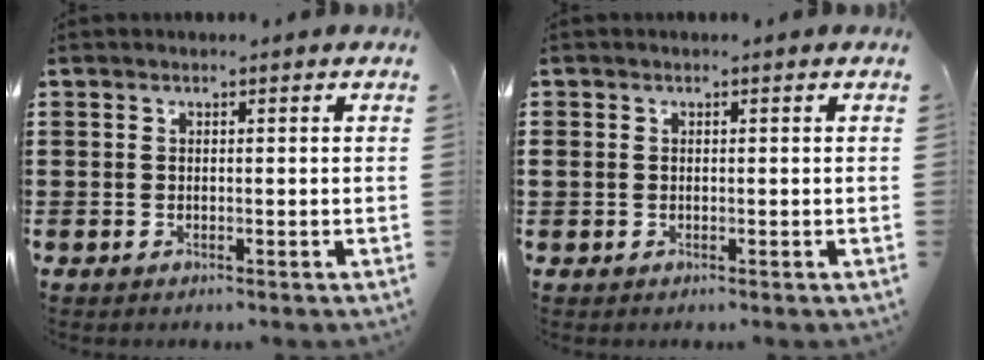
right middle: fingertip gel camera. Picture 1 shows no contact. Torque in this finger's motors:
{"motor_torque": [1.96, 0.18, 0.18, 0.08]}